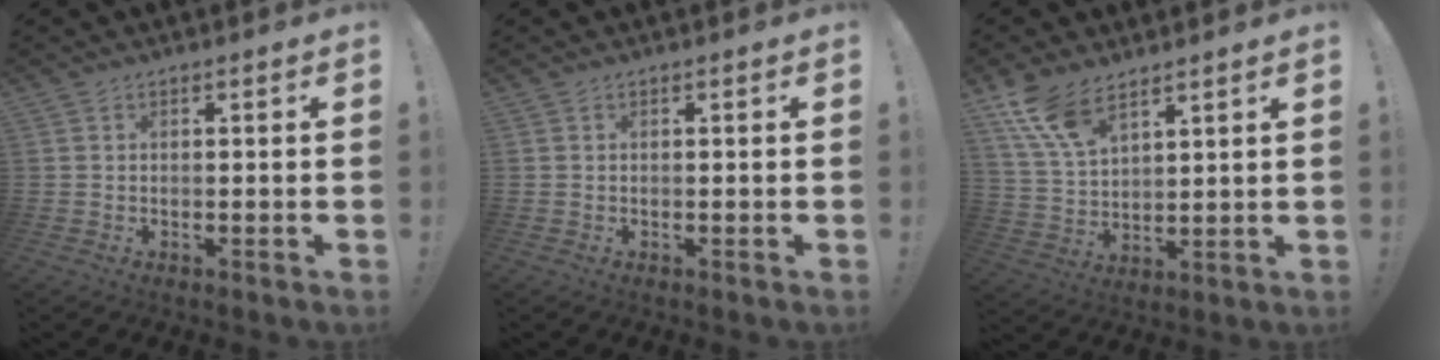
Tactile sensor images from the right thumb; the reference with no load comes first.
{"total": 0.0}
{"total": 11.4, "force": [8.3, 4.9, 6.1], "torque": [-0.120, -0.041, 0.161]}